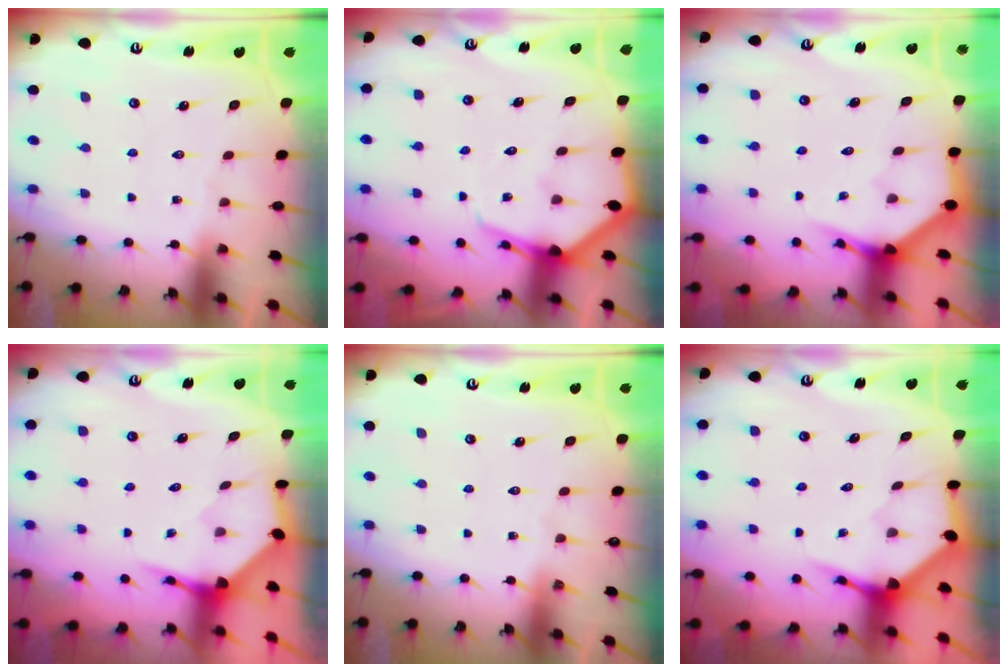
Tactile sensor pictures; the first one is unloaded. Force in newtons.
{"total": 5.7, "press": 5.7, "slide": 0.5}
{"total": 3.9, "press": 3.9, "slide": 0.2}
{"total": 3.9, "press": 3.9, "slide": 0.4}
{"total": 0.0}
{"total": 4.0, "press": 3.9, "slide": 0.5}